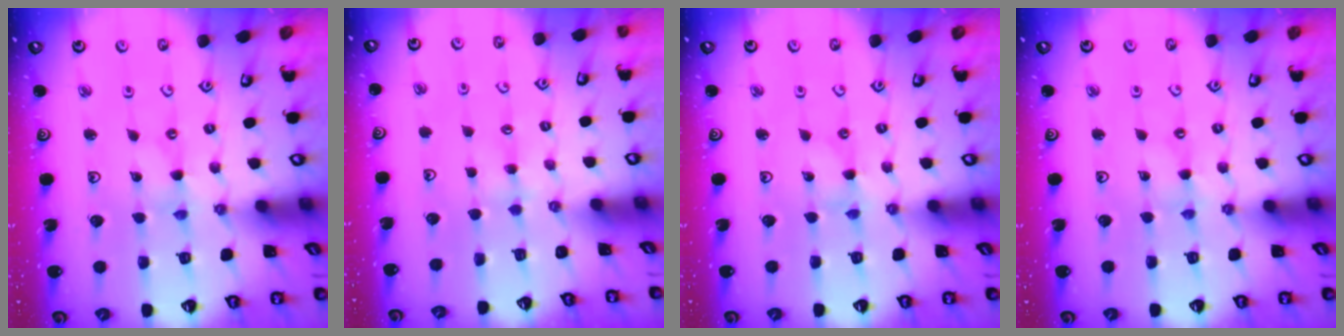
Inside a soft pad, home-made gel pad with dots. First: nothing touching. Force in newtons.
{"total": 3.3, "press": 3.3, "slide": 0.4}
{"total": 0.0}
{"total": 0.5, "press": 0.5, "slide": 0.1}